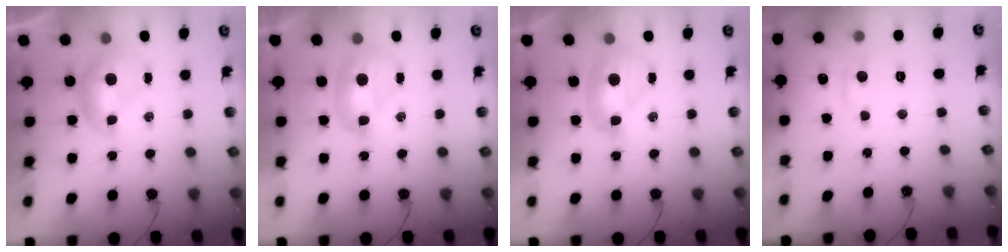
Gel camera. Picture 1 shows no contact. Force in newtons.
{"total": 2.0, "press": 2.0, "slide": 0.0}
{"total": 2.0, "press": 2.0, "slide": 0.0}
{"total": 1.0, "press": 0.5, "slide": 0.9}